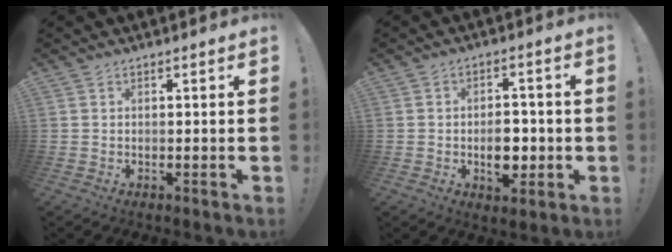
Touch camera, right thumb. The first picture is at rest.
{"total": 8.2, "force": [-1.9, 5.4, 5.8], "torque": [-0.074, 0.008, -0.030]}